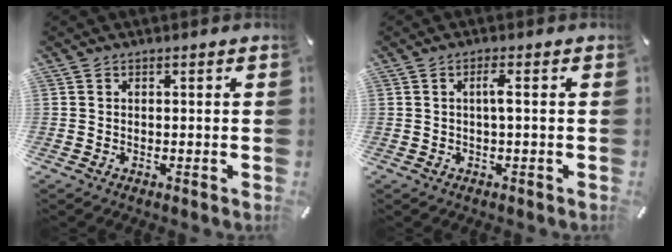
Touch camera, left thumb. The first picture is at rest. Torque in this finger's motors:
{"motor_torque": [0.41, 0.62, 0.42, -0.06, 0.06]}